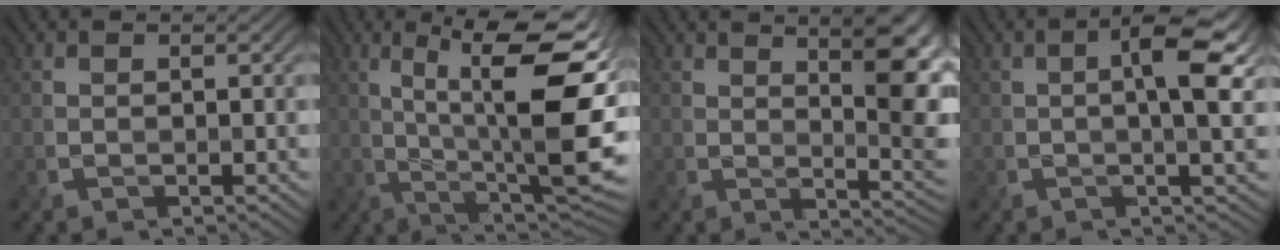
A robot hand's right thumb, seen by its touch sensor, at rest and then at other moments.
{"total": 14.7, "force": [2.1, 3.1, 14.3], "torque": [-0.237, 0.009, 0.037]}
{"total": 9.8, "force": [3.6, 2.3, 8.8], "torque": [-0.120, 0.007, 0.053]}
{"total": 6.5, "force": [0.6, 1.6, 6.3], "torque": [-0.096, 0.007, 0.006]}